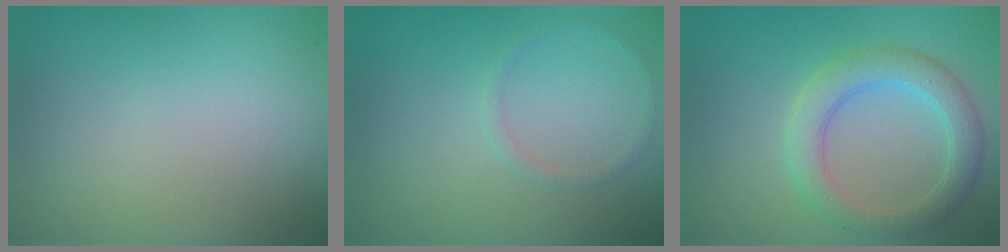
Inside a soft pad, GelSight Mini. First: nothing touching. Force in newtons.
{"total": 0.8, "press": 0.8, "slide": 0.1}
{"total": 3.9, "press": 3.9, "slide": 0.1}